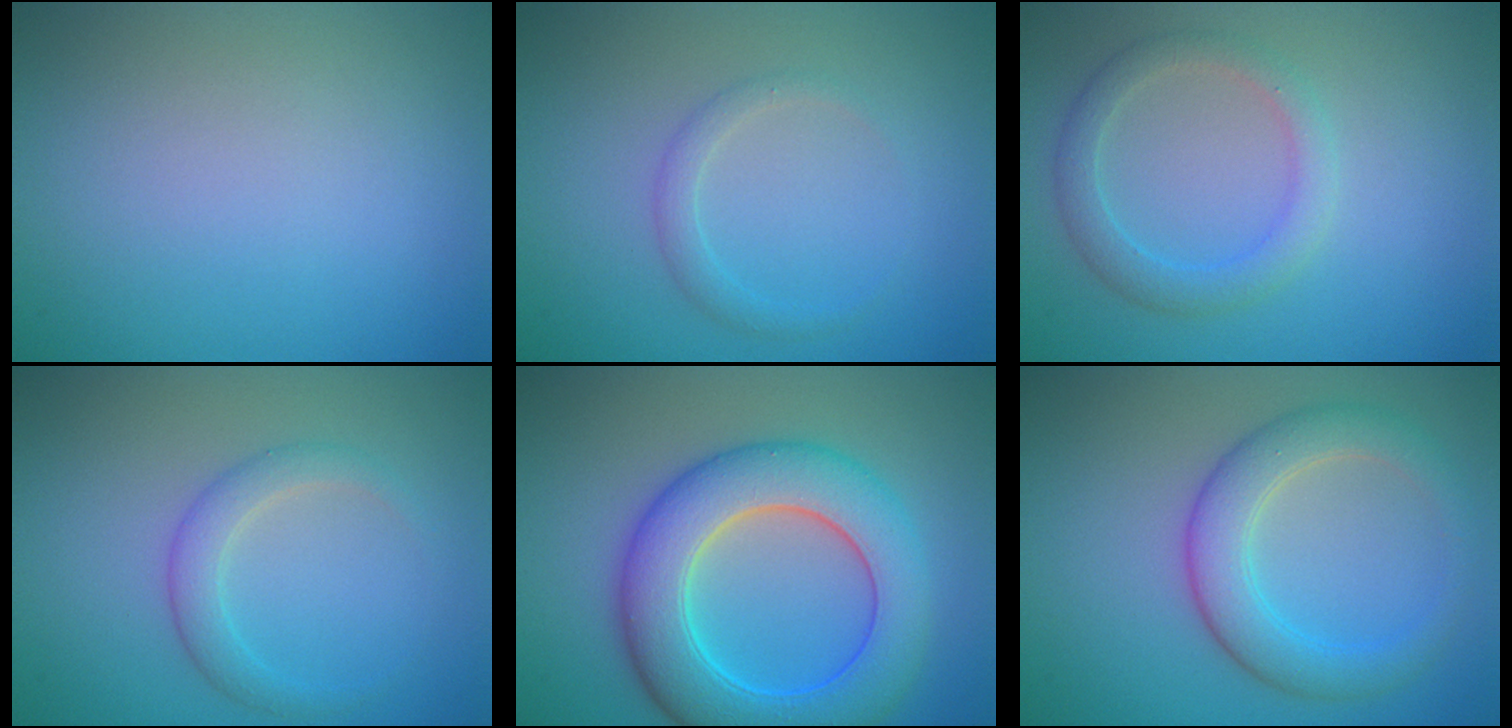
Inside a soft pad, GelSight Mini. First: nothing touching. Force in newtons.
{"total": 1.4, "press": 1.4, "slide": 0.2}
{"total": 2.6, "press": 2.6, "slide": 0.2}
{"total": 2.3, "press": 2.3, "slide": 0.0}
{"total": 9.0, "press": 9.0, "slide": 0.2}
{"total": 4.7, "press": 4.7, "slide": 0.1}